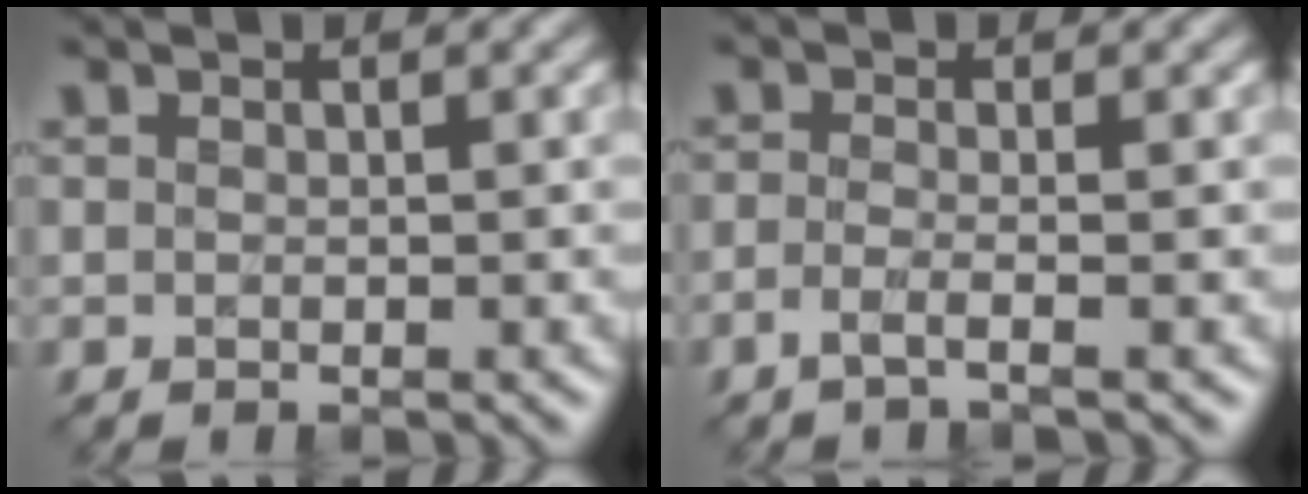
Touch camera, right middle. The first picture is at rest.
{"total": 1.7, "force": [-0.8, 0.5, 1.4], "torque": [-0.023, -0.008, -0.027]}